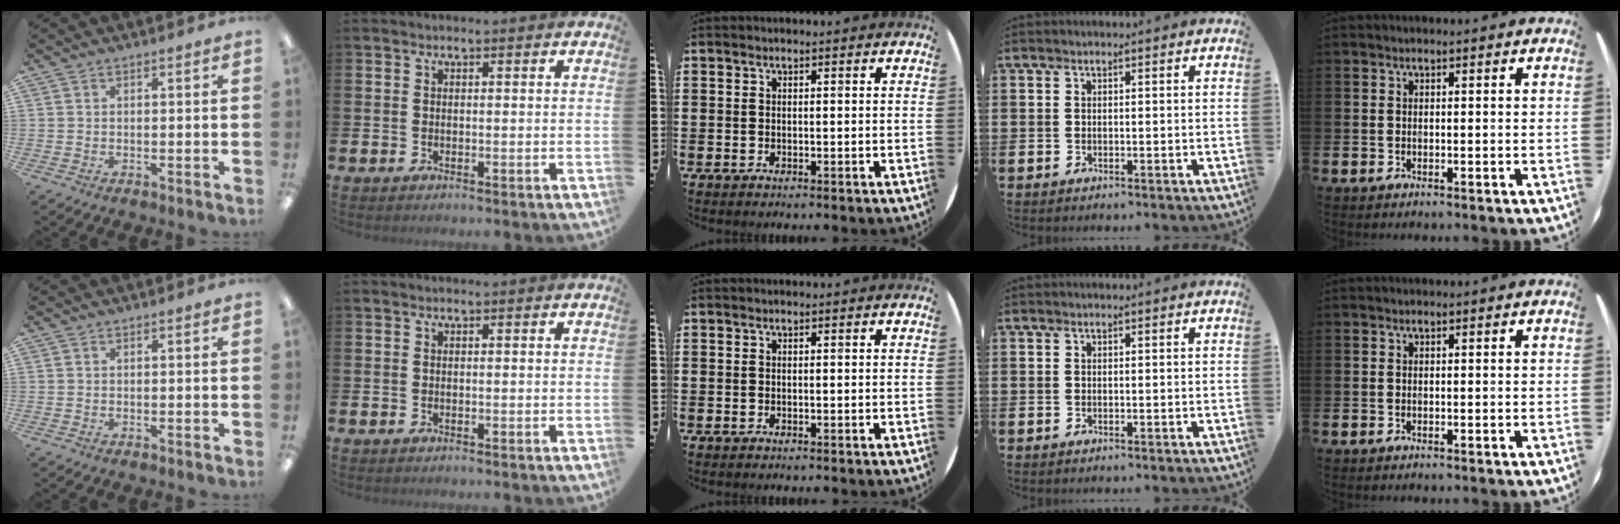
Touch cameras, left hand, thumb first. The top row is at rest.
{}